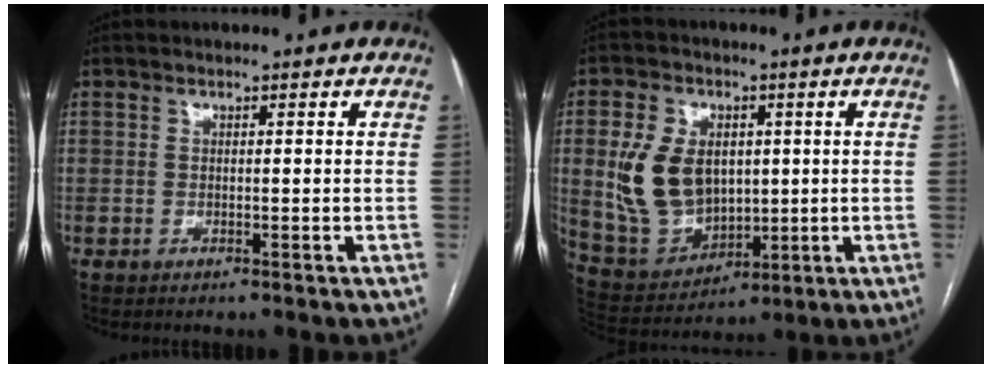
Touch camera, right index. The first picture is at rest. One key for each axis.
{"total": 12.8, "fx": 1.7, "fy": 8.9, "fz": 9.1, "tx": -0.199, "ty": 0.015, "tz": 0.054}